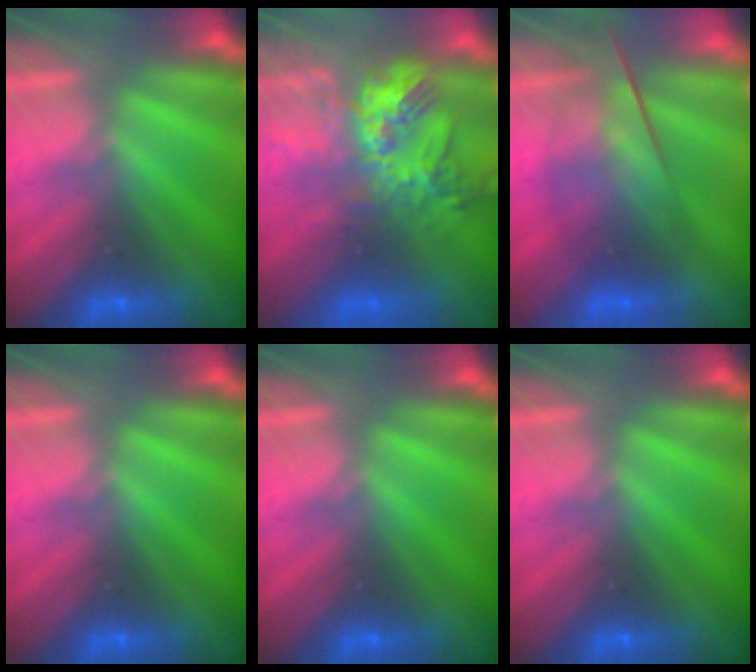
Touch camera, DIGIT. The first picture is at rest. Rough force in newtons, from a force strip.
{"total": 8.0}
{"total": 4.4}
{"total": 0.0}
{"total": 0.0}
{"total": 0.0}